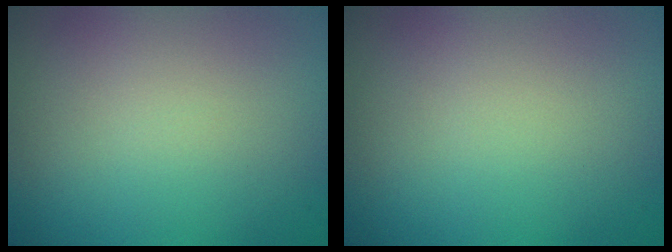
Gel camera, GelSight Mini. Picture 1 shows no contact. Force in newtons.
{"total": 0.0}